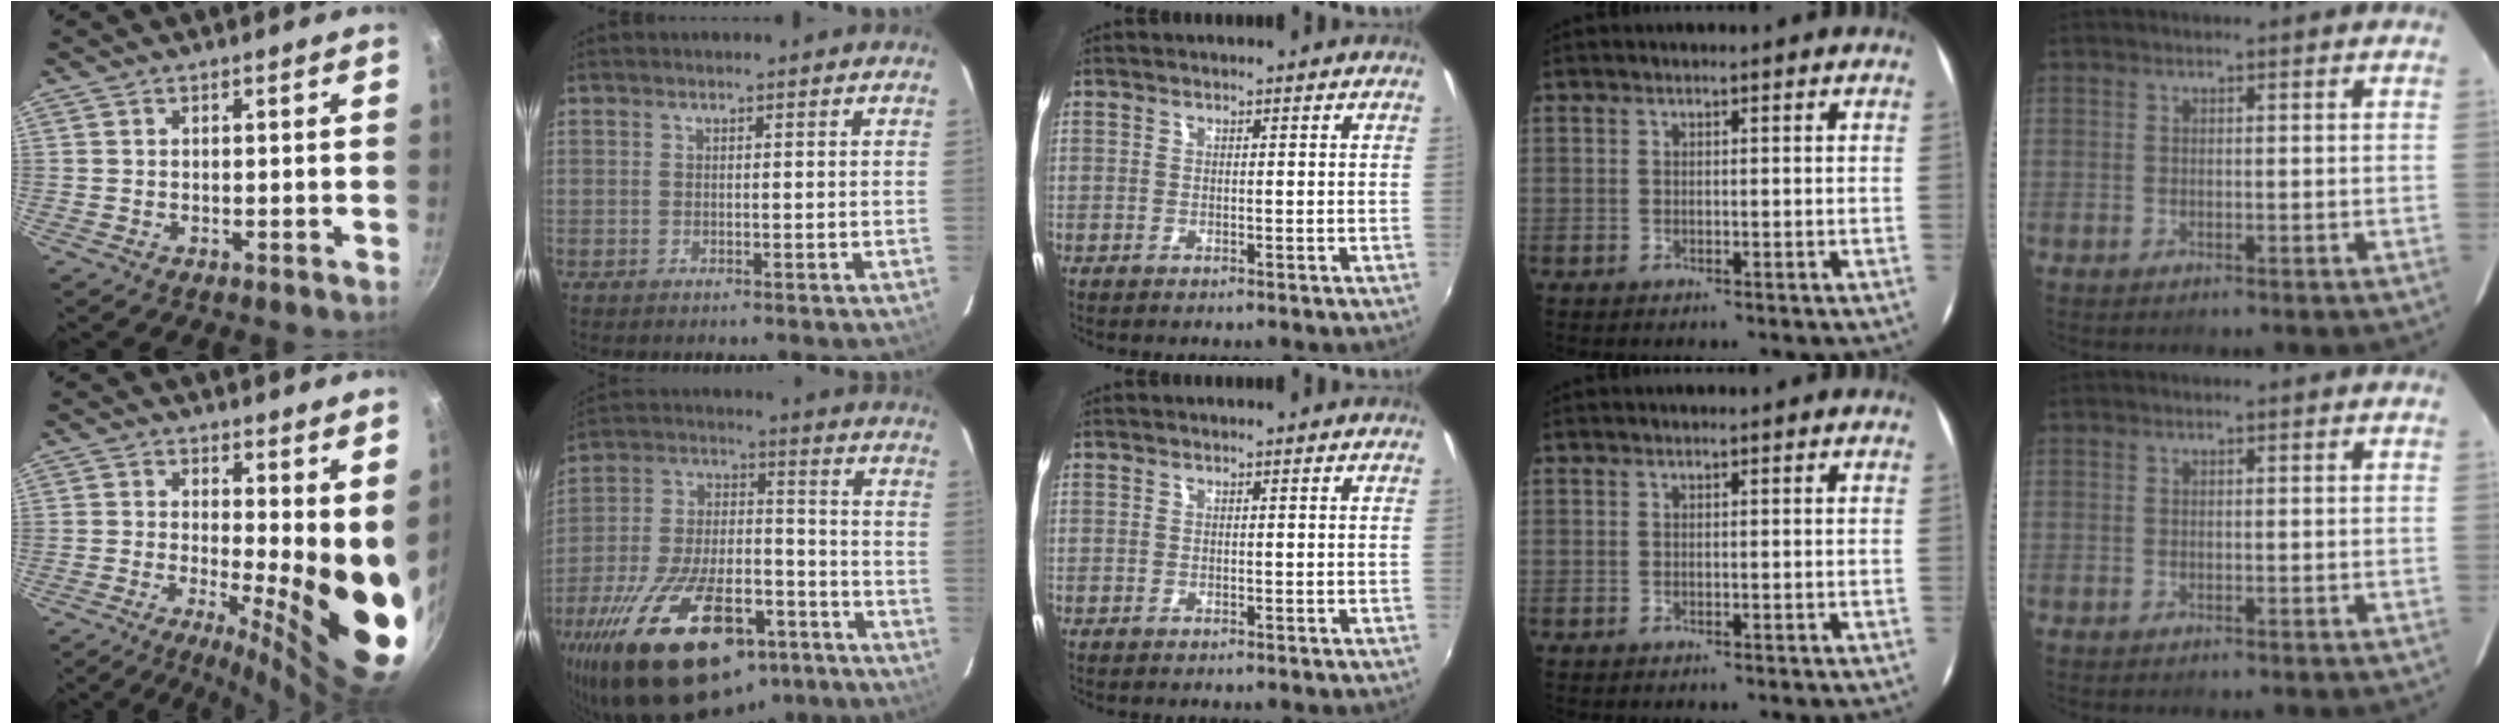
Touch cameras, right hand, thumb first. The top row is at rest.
{"thumb": {"total": 14.3, "force": [0.1, 4.6, 13.6], "torque": [-0.155, -0.034, 0.008]}, "index": {"total": 29.9, "force": [-19.1, 13.4, 18.7], "torque": [-0.353, -0.011, -0.286]}}